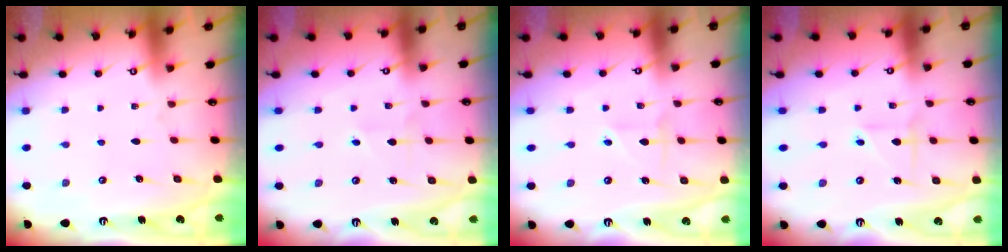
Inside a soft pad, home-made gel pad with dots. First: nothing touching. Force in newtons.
{"total": 1.7, "press": 1.7, "slide": 0.2}
{"total": 2.4, "press": 2.2, "slide": 1.0}
{"total": 2.1, "press": 2.1, "slide": 0.6}